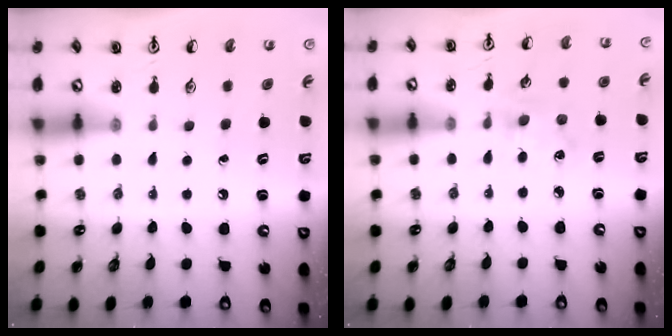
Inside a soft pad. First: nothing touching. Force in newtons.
{"total": 2.8, "press": 2.8, "slide": 0.5}